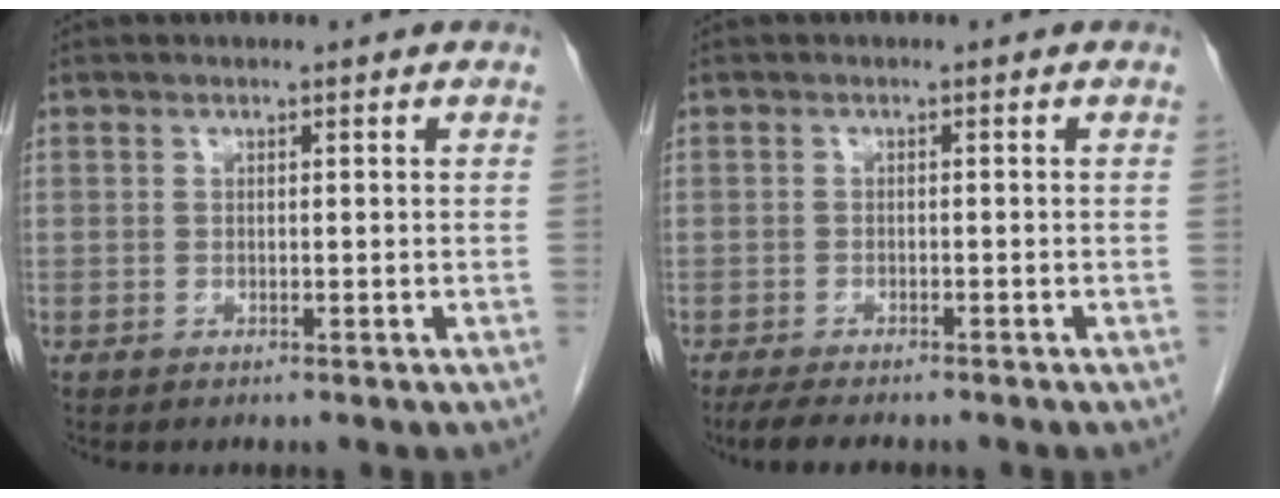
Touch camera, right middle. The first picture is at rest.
{"total": 5.6, "force": [-4.6, 1.3, 2.9], "torque": [-0.047, -0.012, -0.067]}